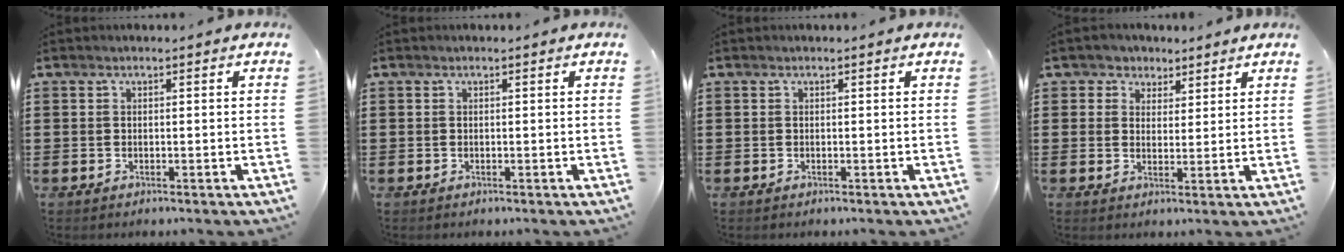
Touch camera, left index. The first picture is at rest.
{"total": 0.0}
{"total": 0.0}
{"total": 3.1, "force": [2.1, 2.2, -0.2], "torque": [-0.013, 0.013, 0.039]}